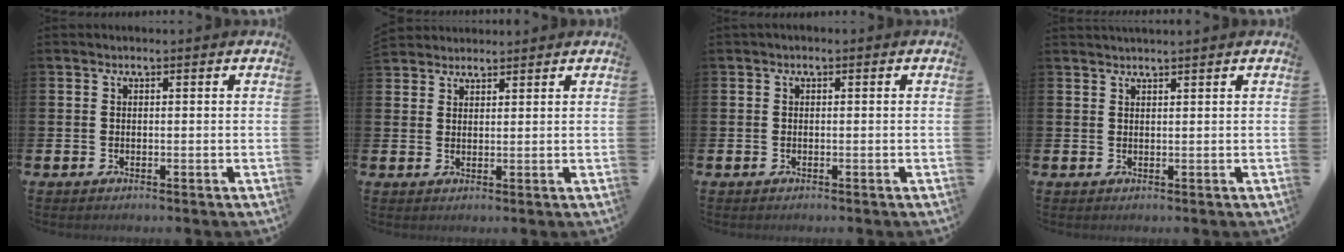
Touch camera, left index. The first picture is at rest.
{"total": 2.7, "force": [2.6, 0.6, -0.3], "torque": [0.000, -0.007, 0.050]}
{"total": 0.0}
{"total": 1.2, "force": [1.2, -0.2, 0.0], "torque": [0.002, -0.004, 0.022]}